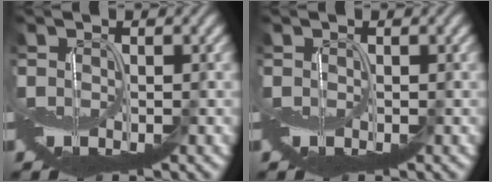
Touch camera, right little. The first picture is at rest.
{"total": 0.0}